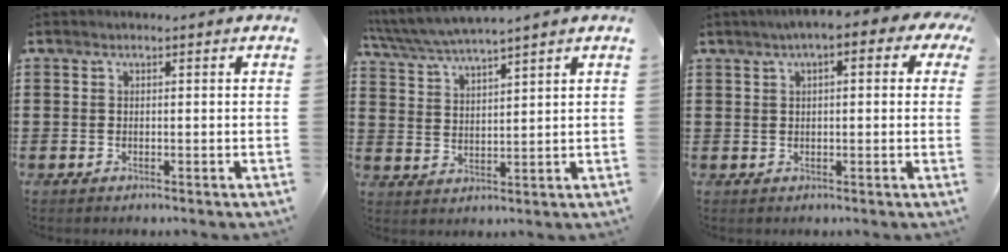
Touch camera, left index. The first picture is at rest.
{"total": 3.9, "force": [3.6, -0.4, 1.5], "torque": [-0.043, -0.020, 0.061]}
{"total": 3.7, "force": [1.2, 0.8, 3.4], "torque": [-0.068, 0.005, 0.017]}